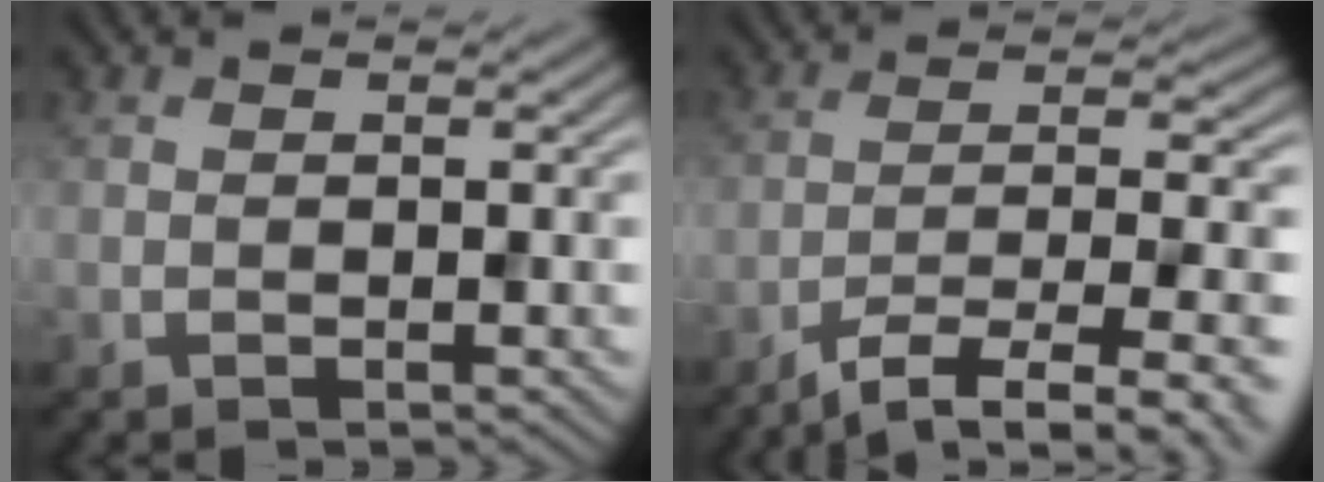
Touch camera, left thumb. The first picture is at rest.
{"total": 11.3, "force": [-7.9, 2.8, 7.6], "torque": [-0.125, -0.002, -0.119]}